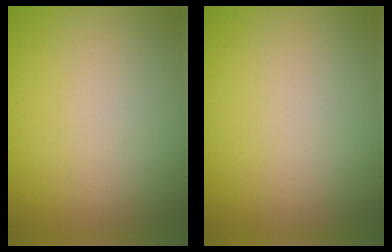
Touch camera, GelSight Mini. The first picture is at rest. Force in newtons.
{"total": 0.0}